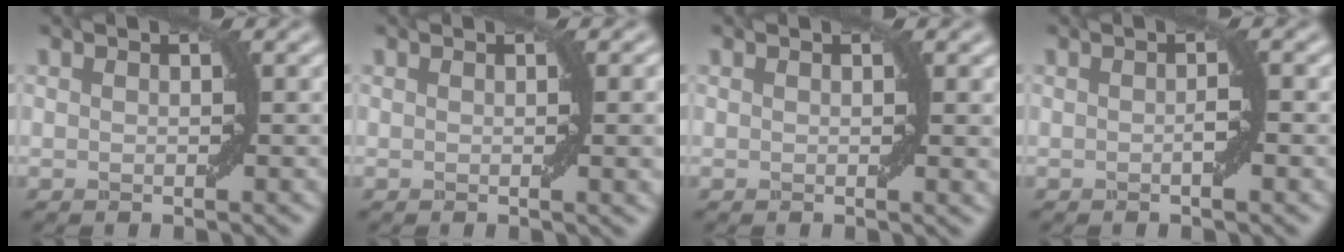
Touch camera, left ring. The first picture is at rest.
{"total": 2.2, "force": [0.2, 0.3, 2.1], "torque": [-0.023, 0.000, 0.002]}
{"total": 0.9, "force": [0.3, 0.1, 0.9], "torque": [-0.008, -0.004, 0.004]}
{"total": 1.2, "force": [-0.3, -0.1, 1.1], "torque": [-0.018, 0.002, -0.005]}